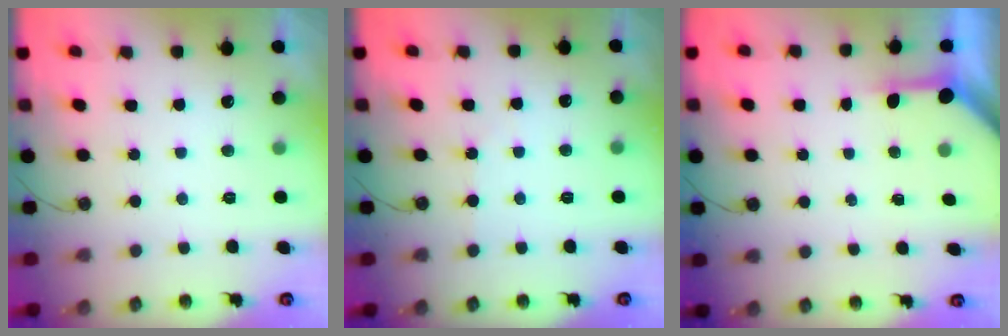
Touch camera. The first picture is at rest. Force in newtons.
{"total": 2.6, "press": 2.6, "slide": 0.5}
{"total": 3.6, "press": 3.5, "slide": 0.4}